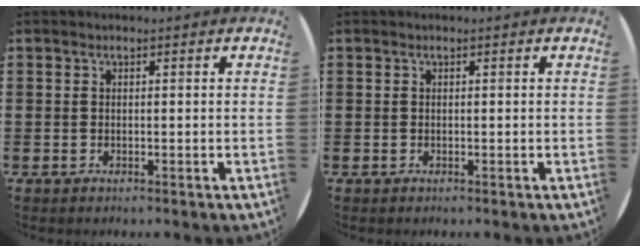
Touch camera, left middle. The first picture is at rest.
{"total": 0.0}